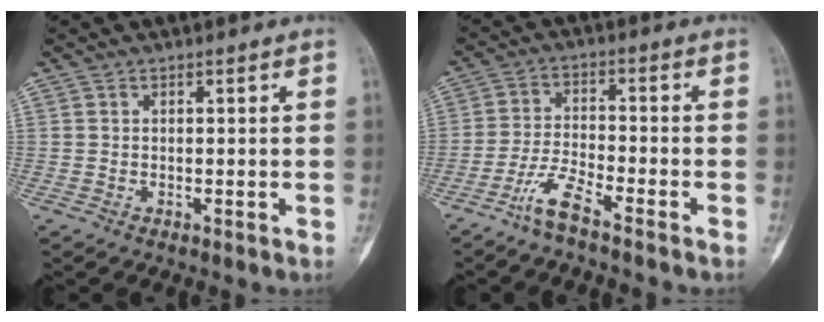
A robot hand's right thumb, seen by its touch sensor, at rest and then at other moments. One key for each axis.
{"total": 5.9, "fx": -4.5, "fy": 0.7, "fz": 3.7, "tx": -0.088, "ty": 0.020, "tz": -0.095}